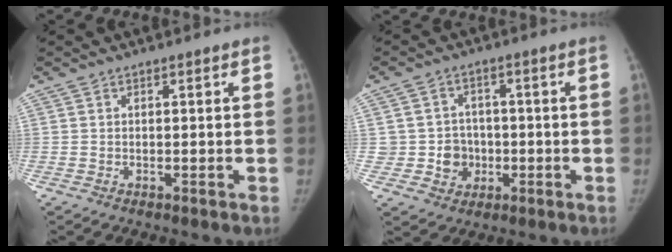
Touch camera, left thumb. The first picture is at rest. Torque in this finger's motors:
{"motor_torque": [-0.09, 0.05, 0.33, 0.16, -0.03]}